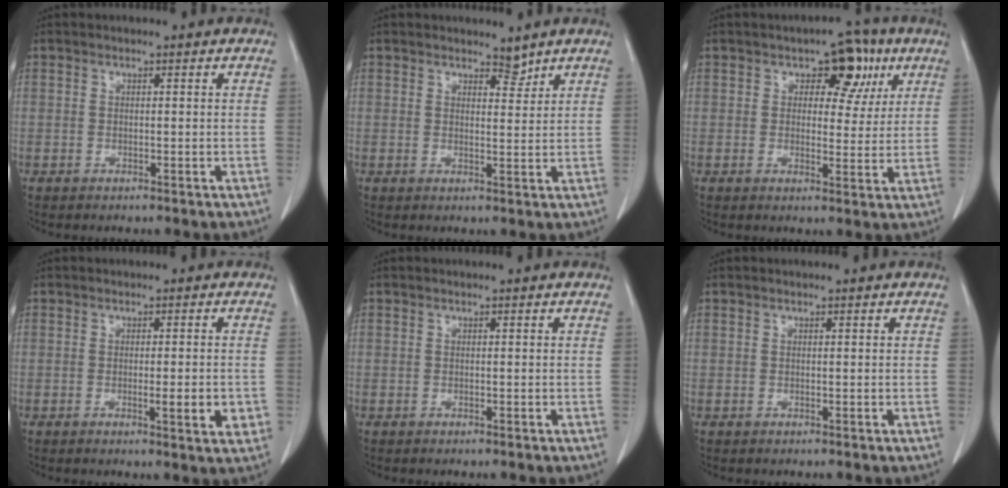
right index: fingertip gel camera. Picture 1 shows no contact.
{"total": 2.1, "force": [1.9, 0.7, 0.4], "torque": [-0.003, -0.005, 0.030]}
{"total": 7.1, "force": [3.2, 4.3, 4.7], "torque": [-0.043, 0.015, 0.039]}
{"total": 4.5, "force": [-1.0, 0.7, 4.4], "torque": [-0.057, -0.007, -0.013]}
{"total": 0.0}
{"total": 0.0}